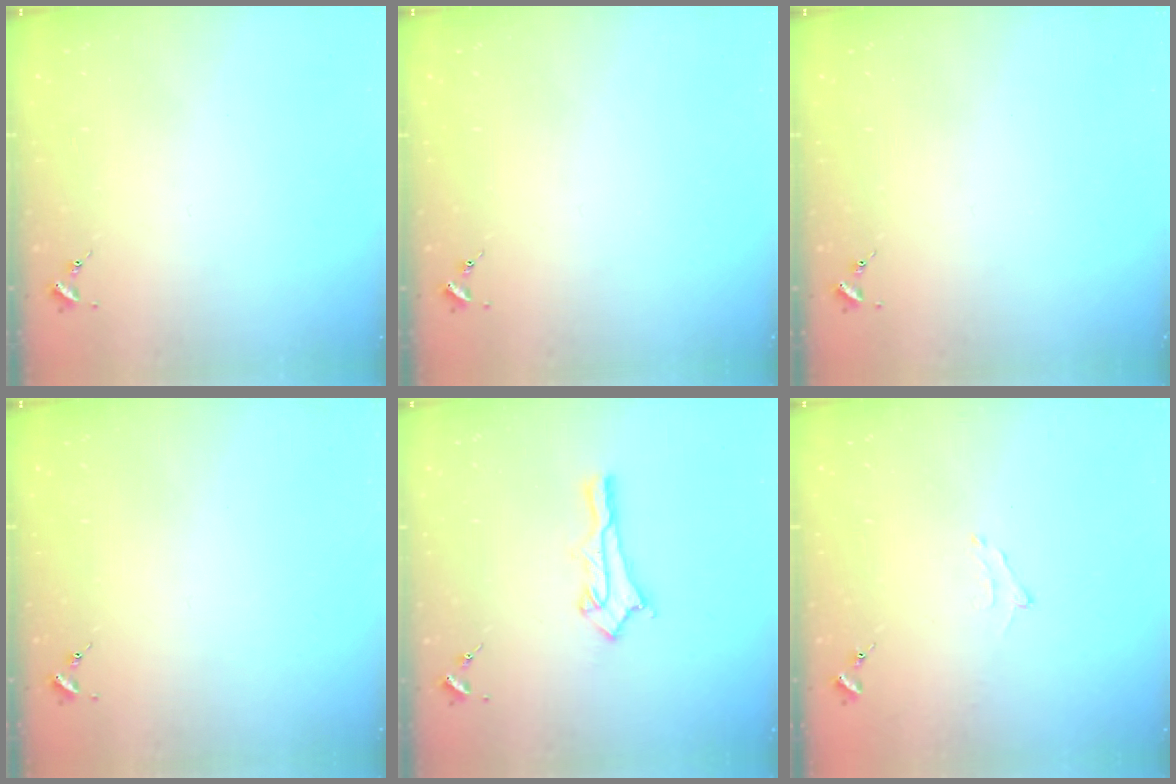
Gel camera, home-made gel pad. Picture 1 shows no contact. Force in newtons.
{"total": 0.0}
{"total": 0.0}
{"total": 0.0}
{"total": 12.5, "press": 12.5, "slide": 1.2}
{"total": 5.4, "press": 5.3, "slide": 0.8}